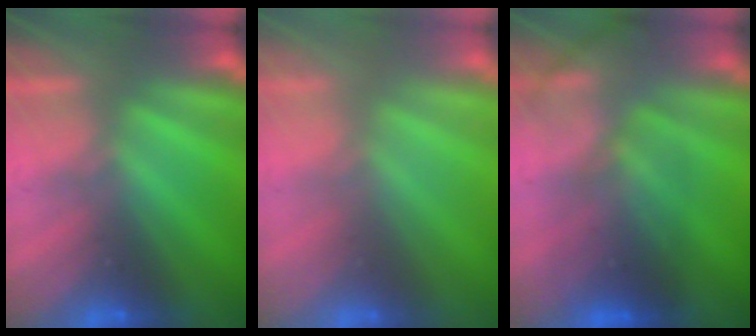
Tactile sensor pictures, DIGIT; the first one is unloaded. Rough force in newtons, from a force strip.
{"total": 2.9}
{"total": 2.6}